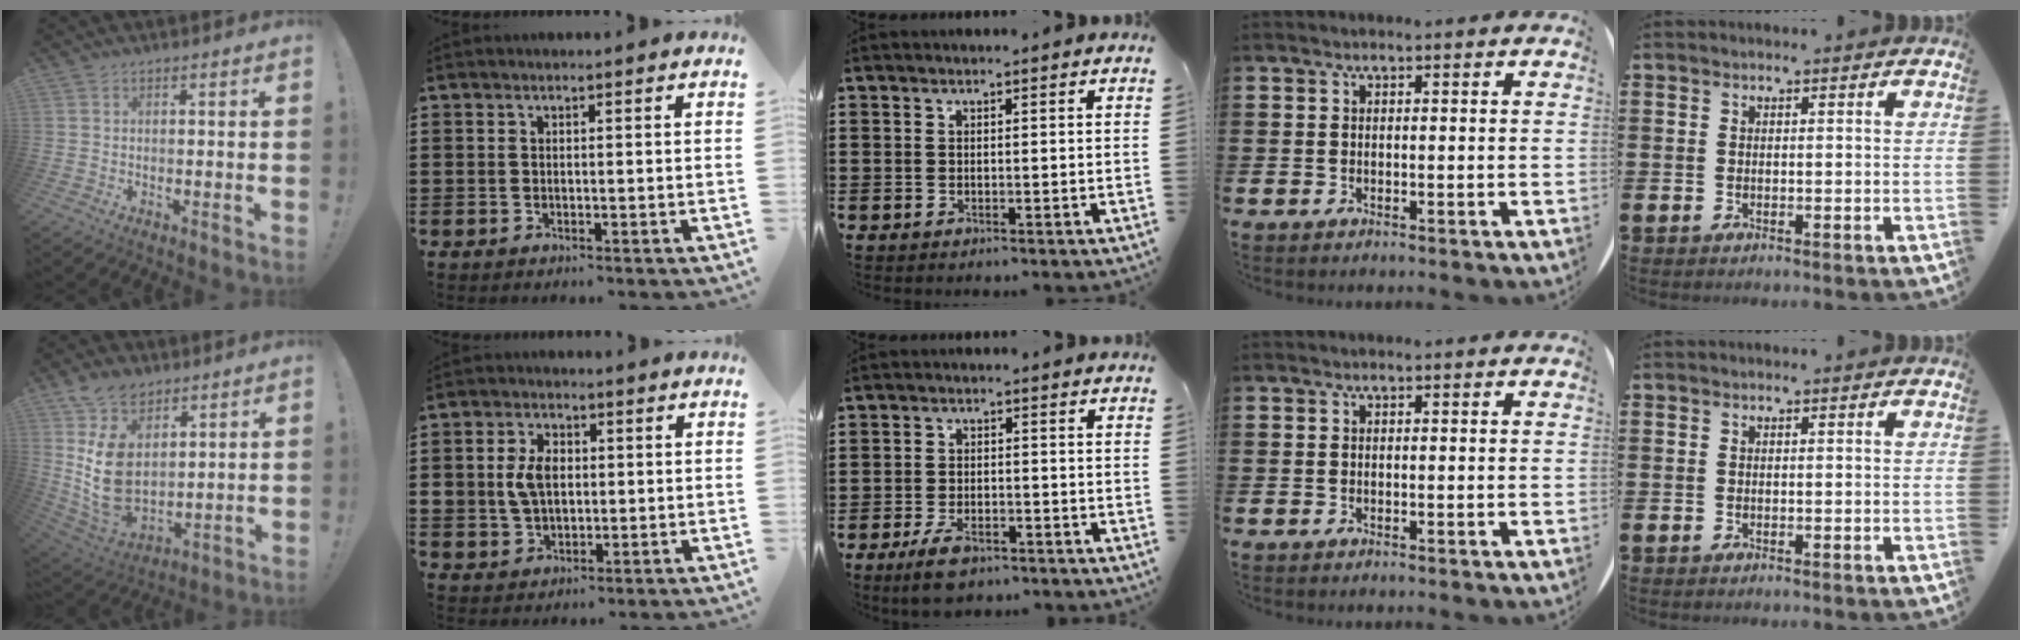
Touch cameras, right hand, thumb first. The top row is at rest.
{"thumb": {"total": 16.4, "force": [4.9, 11.5, 10.7], "torque": [-0.224, -0.031, 0.093]}, "index": {"total": 5.3, "force": [0.3, 3.9, 3.5], "torque": [-0.092, 0.009, 0.000]}, "middle": {"total": 4.6, "force": [-3.5, 1.7, 2.5], "torque": [-0.048, 0.009, -0.066]}}